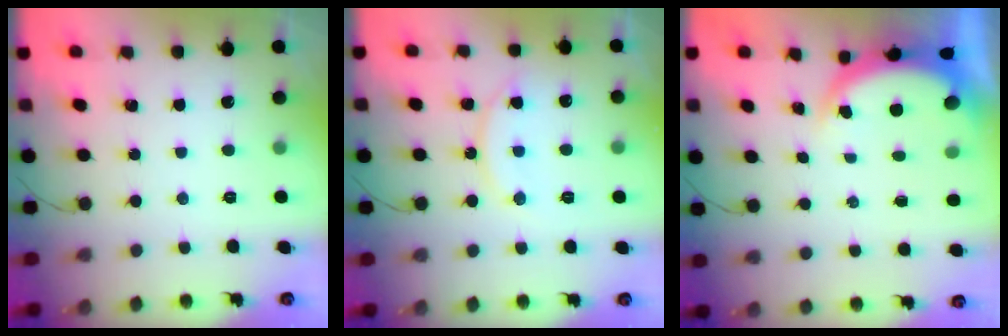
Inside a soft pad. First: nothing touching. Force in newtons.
{"total": 11.4, "press": 11.4, "slide": 0.8}
{"total": 4.4, "press": 4.4, "slide": 0.1}